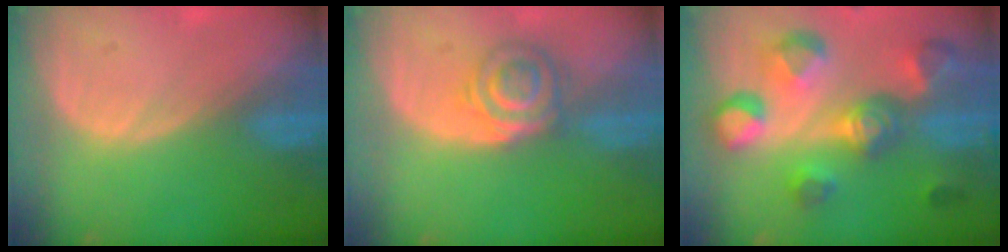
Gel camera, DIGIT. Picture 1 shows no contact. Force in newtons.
{"total": 6.0, "press": 5.5, "slide": 2.3}
{"total": 11.0, "press": 9.9, "slide": 4.9}